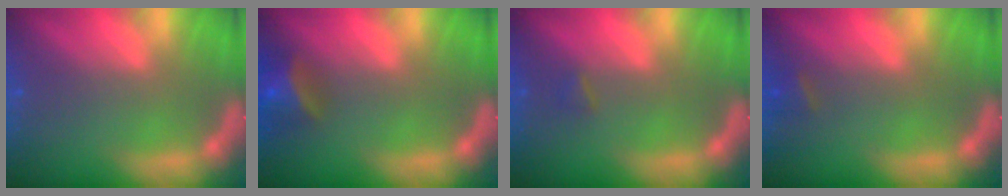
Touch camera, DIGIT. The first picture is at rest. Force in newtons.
{"total": 4.5}
{"total": 0.9}
{"total": 1.4}